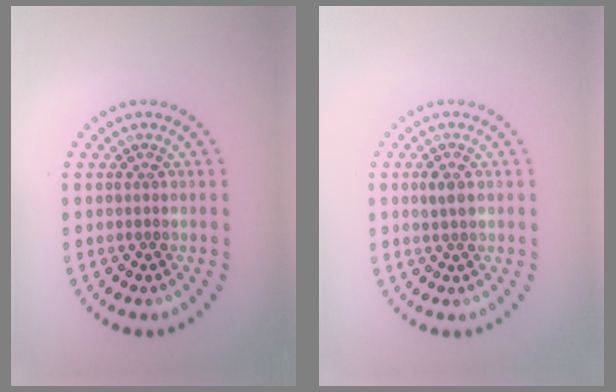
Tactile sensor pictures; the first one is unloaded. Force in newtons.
{"total": 1.5, "press": 1.5, "slide": 0.3}